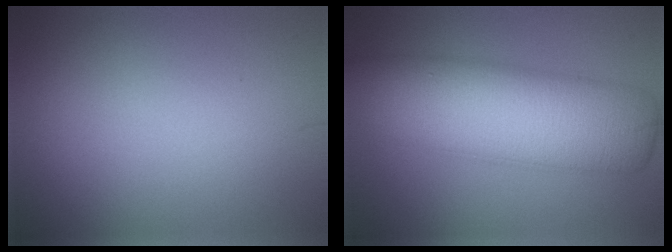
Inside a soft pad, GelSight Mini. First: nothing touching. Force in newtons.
{"total": 11.6, "press": 11.6, "slide": 0.2}